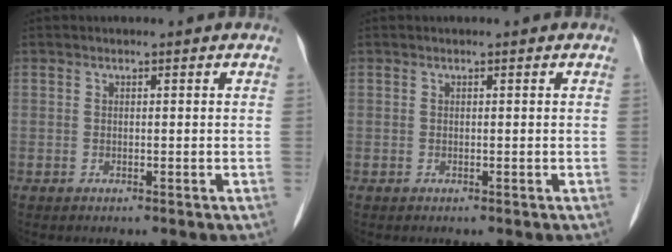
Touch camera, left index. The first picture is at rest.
{"total": 0.0}